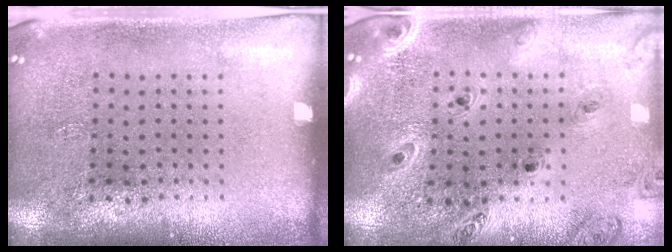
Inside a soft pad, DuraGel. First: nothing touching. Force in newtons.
{"total": 1.3, "press": 1.2, "slide": 0.3}